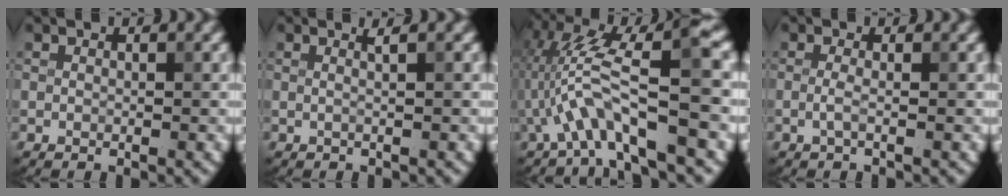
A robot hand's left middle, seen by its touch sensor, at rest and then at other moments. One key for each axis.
{"total": 1.5, "fx": 0.3, "fy": 0.5, "fz": 1.4, "tx": -0.016, "ty": 0.001, "tz": -0.006}
{"total": 7.6, "fx": -1.8, "fy": 1.3, "fz": 7.3, "tx": -0.140, "ty": 0.019, "tz": -0.034}
{"total": 1.1, "fx": -0.2, "fy": 0.3, "fz": 1.0, "tx": -0.023, "ty": -0.005, "tz": -0.007}